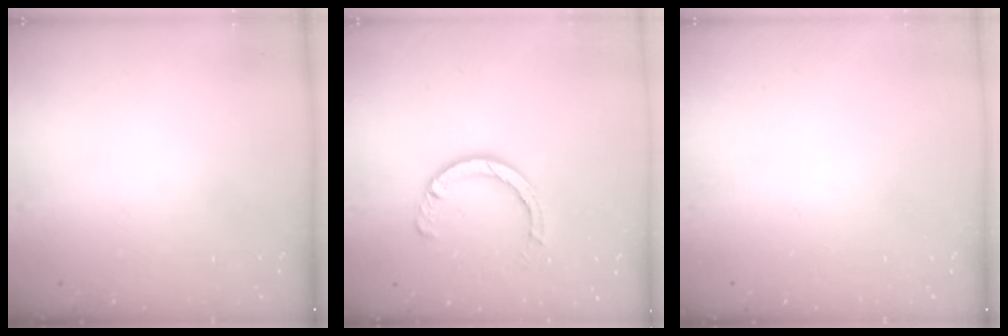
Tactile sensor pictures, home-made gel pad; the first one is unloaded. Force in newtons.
{"total": 6.4, "press": 6.4, "slide": 0.7}
{"total": 0.0}